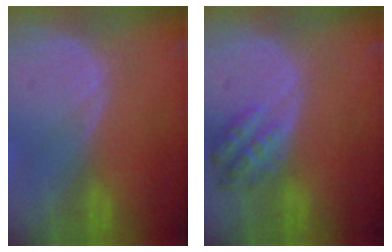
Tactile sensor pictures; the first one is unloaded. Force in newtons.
{"total": 5.4, "press": 5.0, "slide": 2.1}